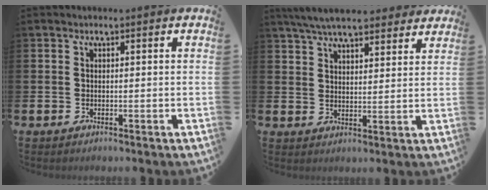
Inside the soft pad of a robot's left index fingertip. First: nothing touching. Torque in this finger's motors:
{"motor_torque": [1.07, -1.07, 0.14, 0.21]}